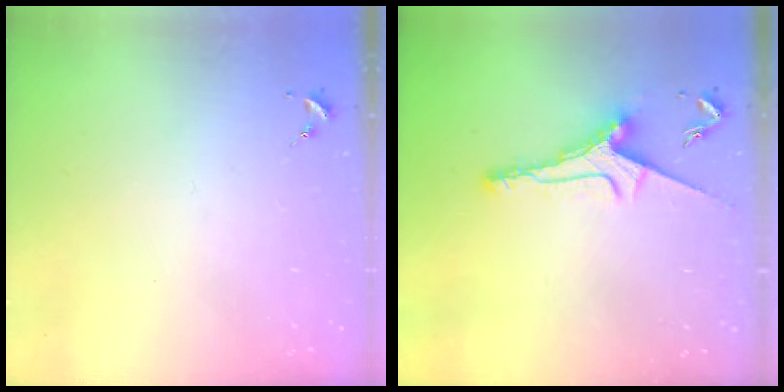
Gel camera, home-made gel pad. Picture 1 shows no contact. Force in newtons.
{"total": 9.0, "press": 9.0, "slide": 0.3}